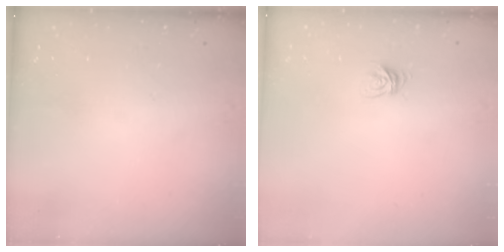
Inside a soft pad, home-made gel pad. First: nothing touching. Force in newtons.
{"total": 4.9, "press": 4.9, "slide": 0.3}